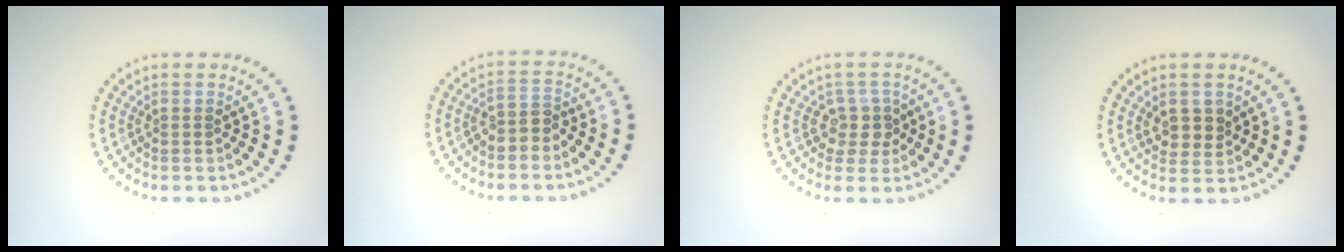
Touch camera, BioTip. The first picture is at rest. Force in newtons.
{"total": 1.8, "press": 1.5, "slide": 0.9}
{"total": 2.2, "press": 1.9, "slide": 1.2}
{"total": 2.3, "press": 2.2, "slide": 0.8}